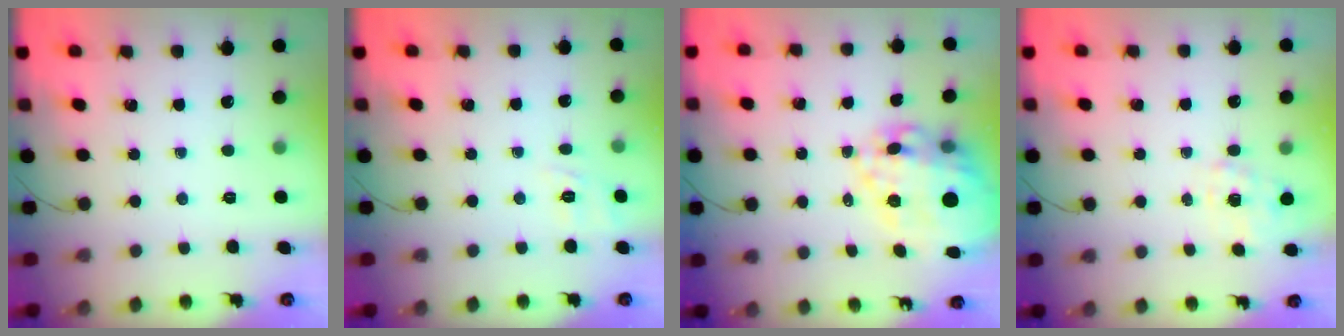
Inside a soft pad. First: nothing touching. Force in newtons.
{"total": 2.2, "press": 0.7, "slide": 2.1}
{"total": 22.8, "press": 22.3, "slide": 4.7}
{"total": 0.9, "press": 0.3, "slide": 0.8}